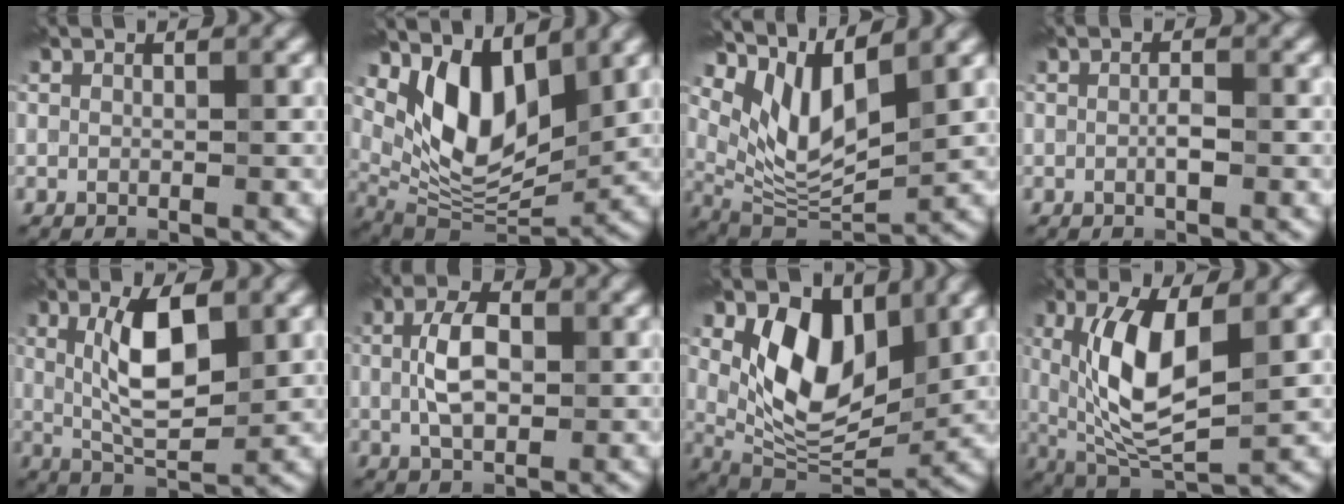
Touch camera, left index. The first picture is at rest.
{"total": 8.3, "force": [3.7, 4.2, 6.2], "torque": [-0.113, -0.024, 0.066]}
{"total": 7.3, "force": [4.2, 2.8, 5.3], "torque": [-0.112, -0.013, 0.085]}
{"total": 1.1, "force": [-0.2, 0.3, 1.0], "torque": [-0.021, 0.004, -0.005]}
{"total": 6.1, "force": [1.6, 2.0, 5.6], "torque": [-0.101, 0.004, 0.030]}
{"total": 4.5, "force": [0.4, 2.6, 3.7], "torque": [-0.076, 0.006, 0.004]}
{"total": 8.6, "force": [2.8, 5.1, 6.4], "torque": [-0.113, -0.018, 0.045]}
{"total": 8.2, "force": [1.6, 3.1, 7.4], "torque": [-0.150, -0.013, 0.034]}